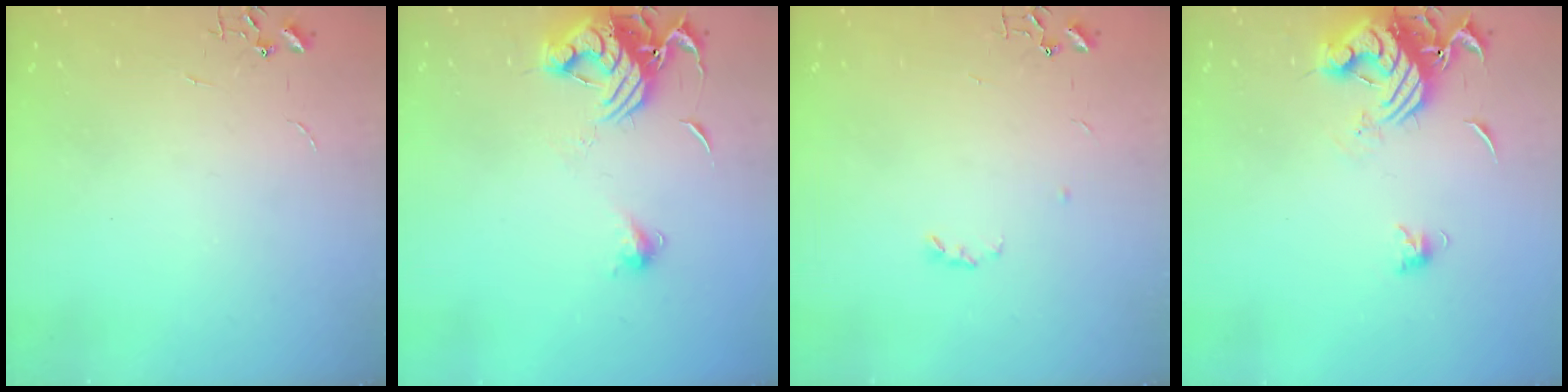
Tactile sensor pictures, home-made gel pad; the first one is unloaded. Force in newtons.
{"total": 11.6, "press": 11.6, "slide": 1.3}
{"total": 3.2, "press": 3.2, "slide": 0.5}
{"total": 12.5, "press": 12.5, "slide": 1.4}